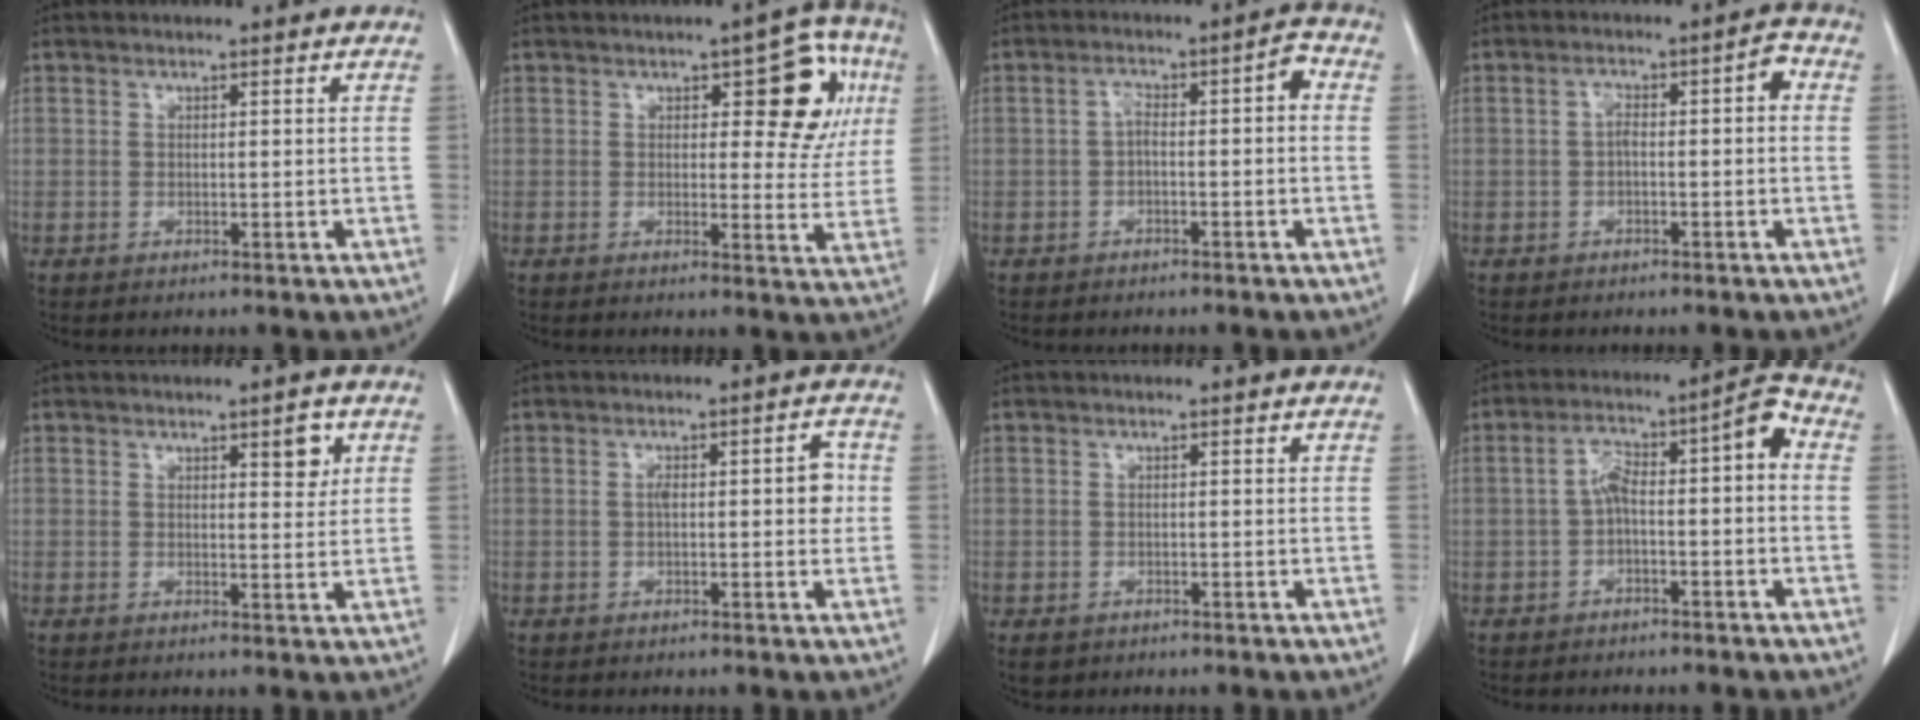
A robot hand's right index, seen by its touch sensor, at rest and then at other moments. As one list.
[{"total": 9.9, "force": [3.2, 4.2, 8.4], "torque": [-0.085, 0.020, 0.038]}, {"total": 4.7, "force": [-0.5, 1.4, 4.5], "torque": [-0.071, 0.031, -0.007]}, {"total": 4.5, "force": [-0.2, 1.3, 4.3], "torque": [-0.069, 0.029, -0.004]}, {"total": 3.2, "force": [1.5, 0.9, 2.7], "torque": [-0.033, -0.006, 0.021]}, {"total": 4.9, "force": [0.3, 1.6, 4.7], "torque": [-0.070, 0.017, 0.004]}, {"total": 1.8, "force": [-0.9, 1.5, 0.4], "torque": [-0.010, 0.001, -0.007]}, {"total": 8.1, "force": [-0.7, 2.1, 7.8], "torque": [-0.125, 0.047, -0.013]}]